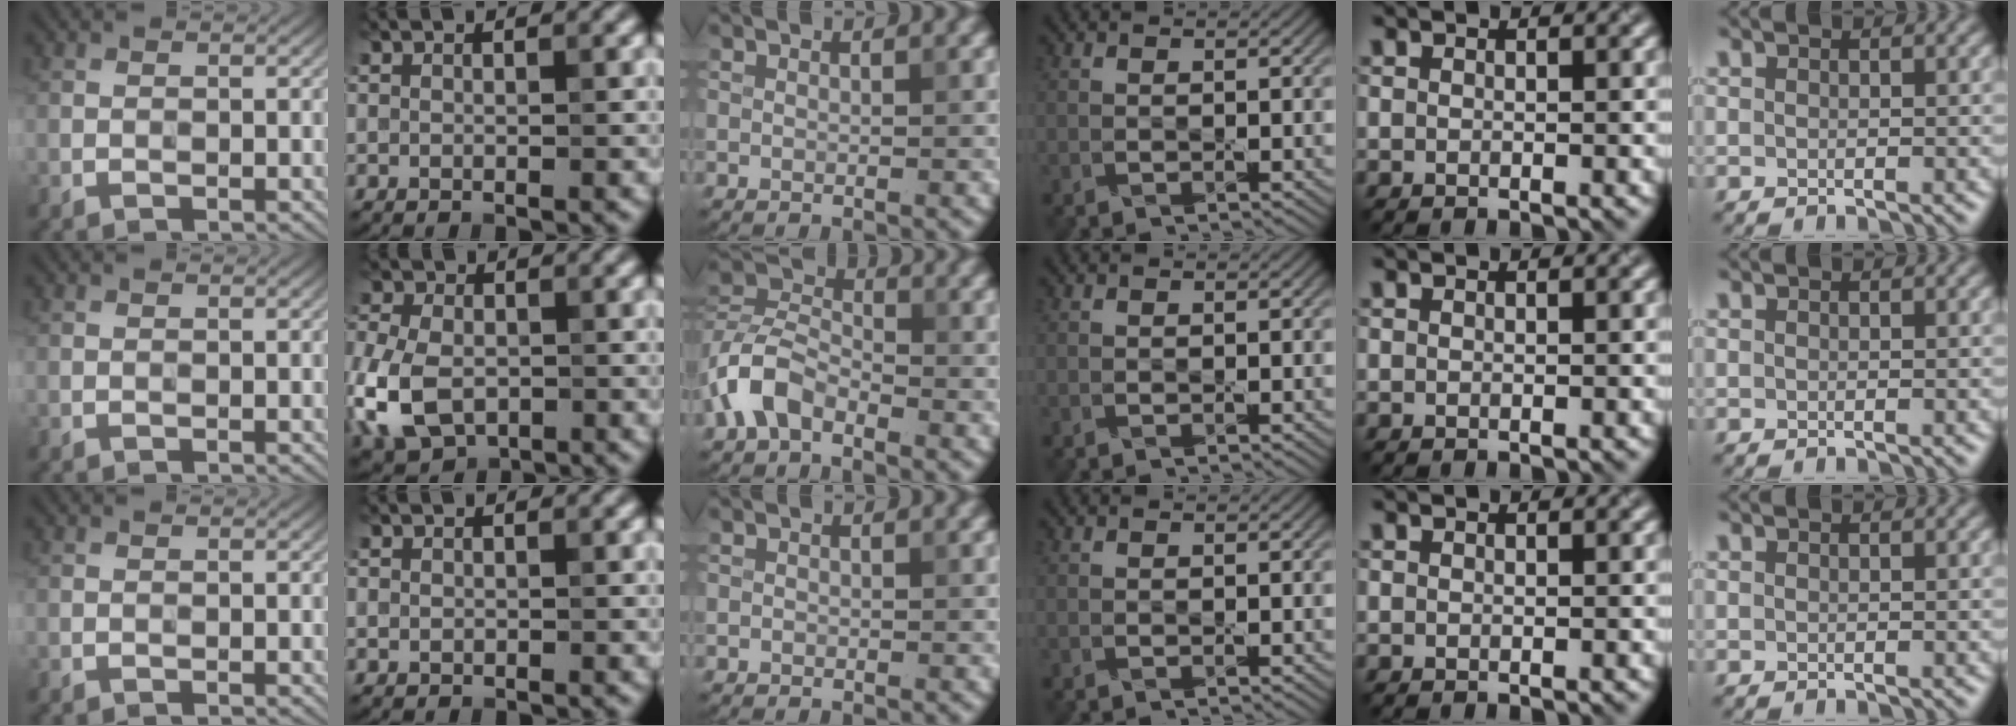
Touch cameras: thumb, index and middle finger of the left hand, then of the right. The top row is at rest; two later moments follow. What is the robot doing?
{"motion": "press", "object": "button"}